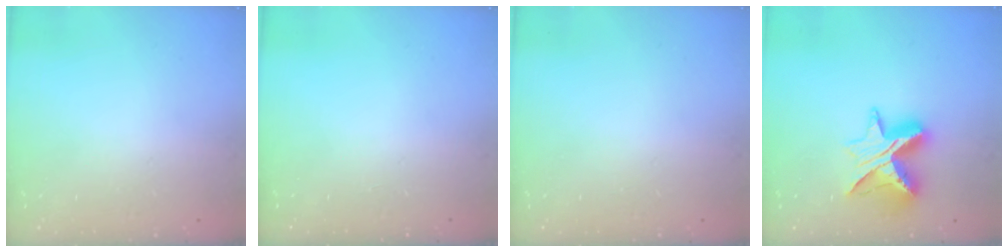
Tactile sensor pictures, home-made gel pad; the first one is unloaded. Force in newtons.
{"total": 0.0}
{"total": 0.0}
{"total": 11.5, "press": 11.5, "slide": 0.8}